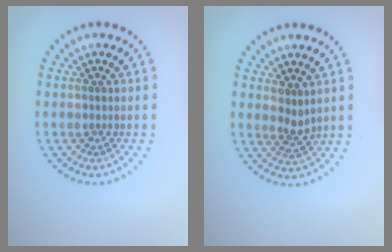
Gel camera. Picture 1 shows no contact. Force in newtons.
{"total": 1.7, "press": 1.4, "slide": 1.1}